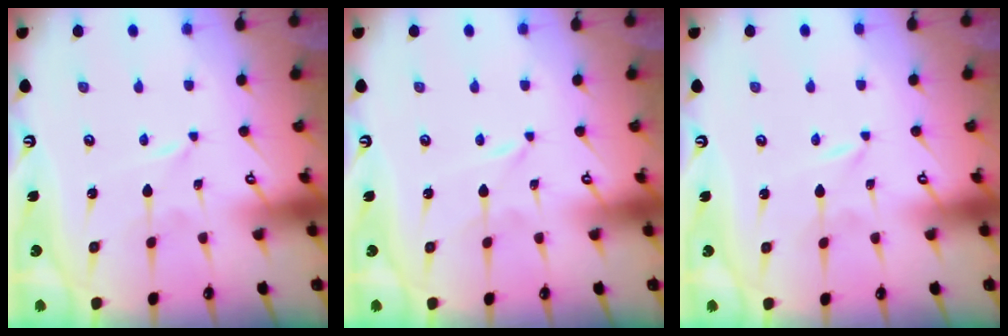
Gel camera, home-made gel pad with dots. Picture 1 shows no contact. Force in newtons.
{"total": 0.0}
{"total": 0.6, "press": 0.6, "slide": 0.1}